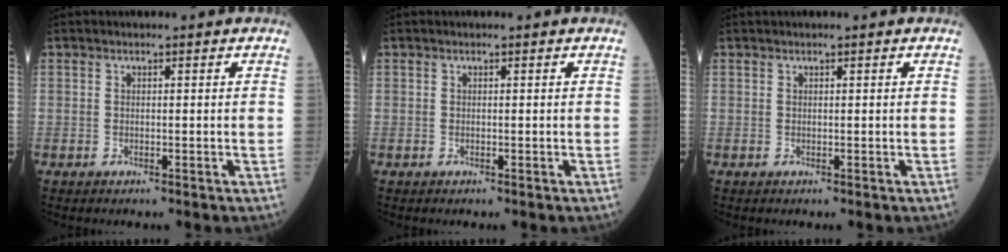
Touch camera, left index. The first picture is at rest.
{"total": 0.0}
{"total": 0.0}